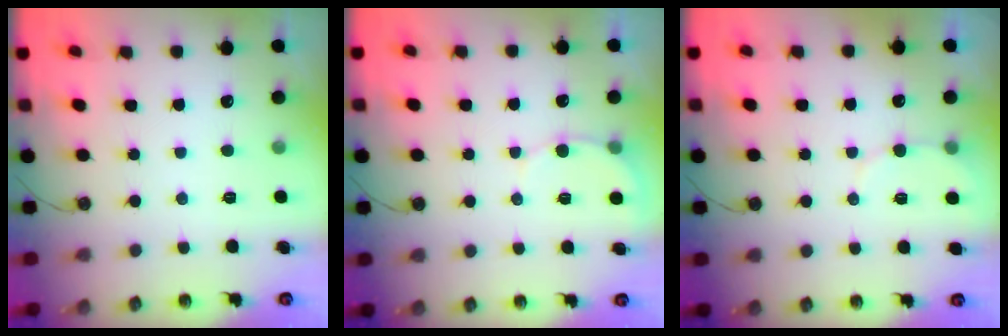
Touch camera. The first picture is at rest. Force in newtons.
{"total": 5.3, "press": 5.3, "slide": 0.4}
{"total": 5.2, "press": 5.0, "slide": 1.3}